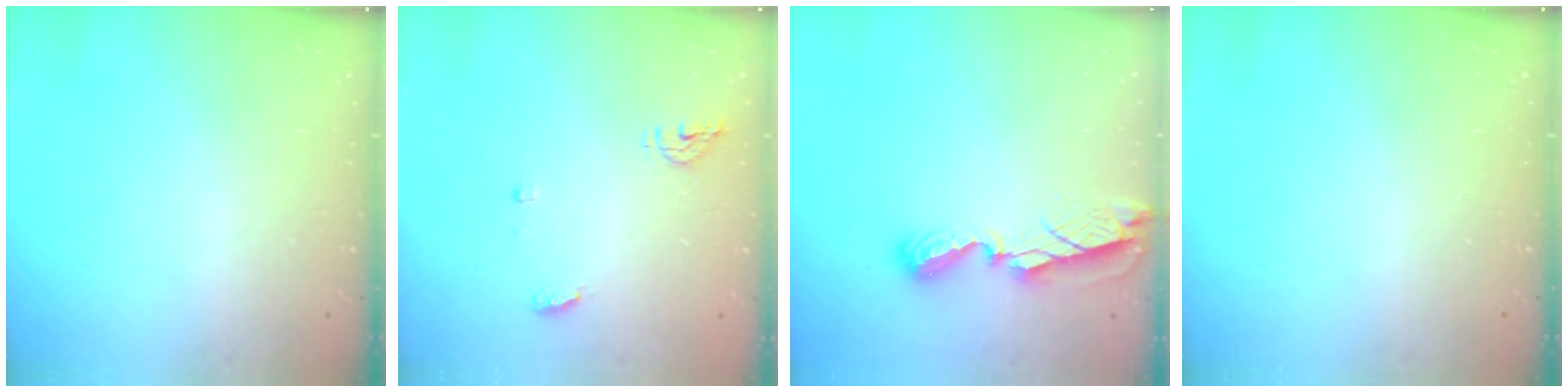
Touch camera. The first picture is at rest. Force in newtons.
{"total": 9.0, "press": 5.9, "slide": 6.9}
{"total": 7.7, "press": 7.7, "slide": 0.7}
{"total": 0.0}